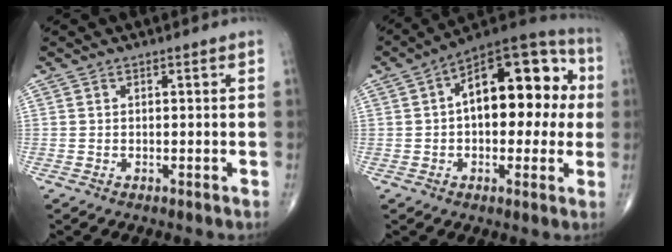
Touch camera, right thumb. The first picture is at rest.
{"total": 19.5, "force": [2.5, 10.4, 16.4], "torque": [-0.200, 0.040, 0.024]}